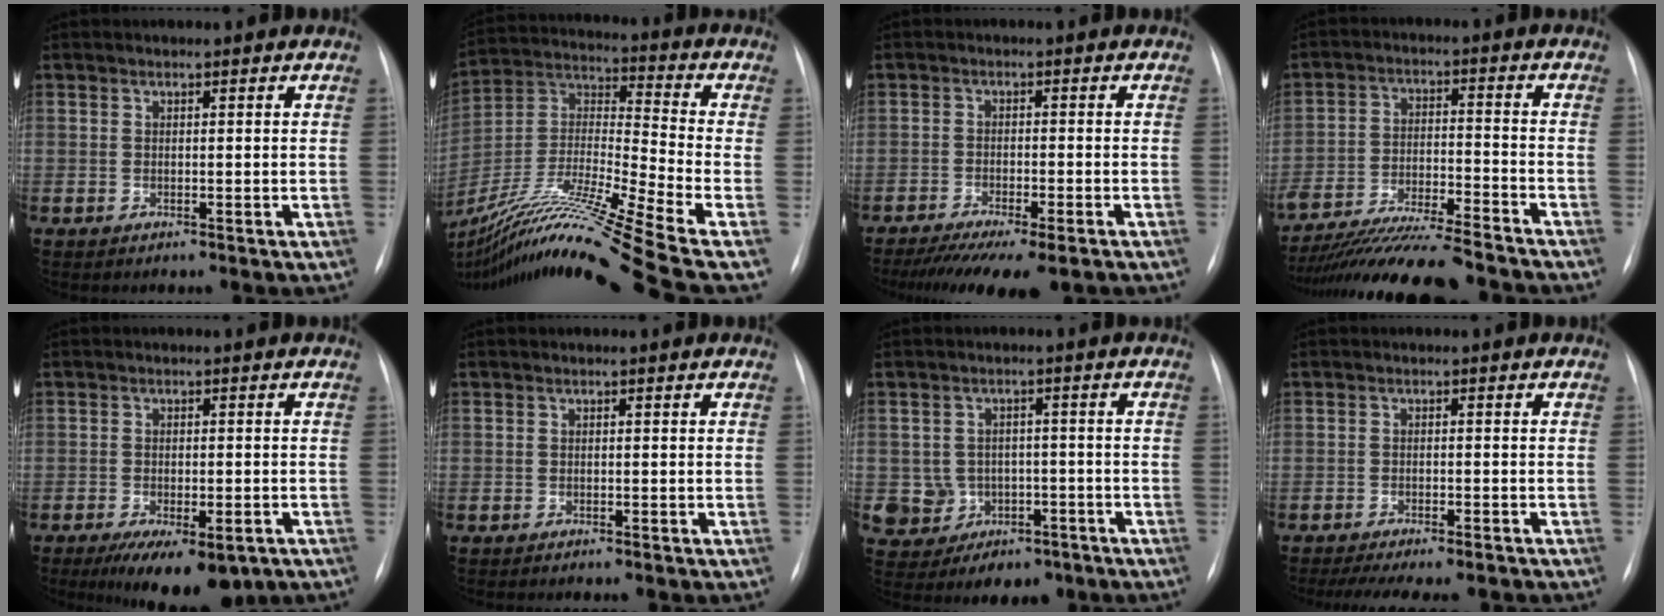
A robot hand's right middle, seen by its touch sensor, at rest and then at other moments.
{"total": 20.8, "force": [-13.4, -1.3, 15.8], "torque": [-0.311, -0.026, -0.249]}
{"total": 11.1, "force": [-8.5, 1.9, 6.8], "torque": [-0.096, -0.016, -0.128]}
{"total": 17.3, "force": [-15.4, 1.0, 7.8], "torque": [-0.148, -0.021, -0.253]}
{"total": 10.3, "force": [-6.6, 3.8, 7.0], "torque": [-0.097, -0.011, -0.095]}
{"total": 1.2, "force": [-1.0, 0.1, 0.6], "torque": [-0.009, -0.003, -0.011]}
{"total": 7.4, "force": [-2.4, 6.8, 1.7], "torque": [-0.038, 0.019, -0.022]}
{"total": 11.7, "force": [-10.1, 2.6, 5.4], "torque": [-0.081, -0.004, -0.133]}